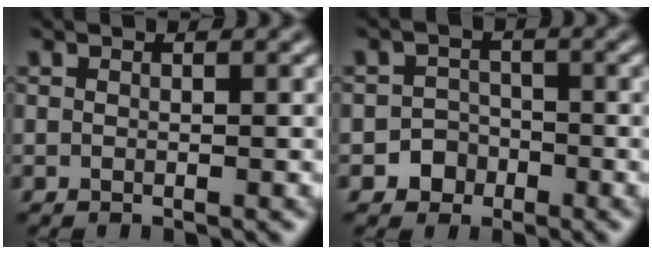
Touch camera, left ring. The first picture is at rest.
{"total": 2.3, "force": [-1.2, 2.0, 0.3], "torque": [0.020, 0.009, -0.027]}